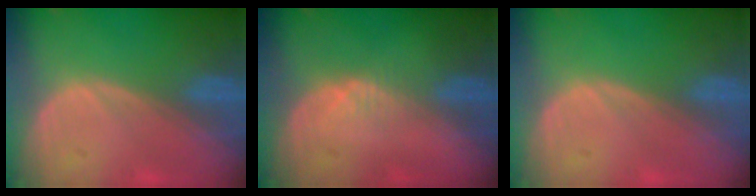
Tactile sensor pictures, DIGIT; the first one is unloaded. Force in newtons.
{"total": 1.7, "press": 1.5, "slide": 0.8}
{"total": 0.0}